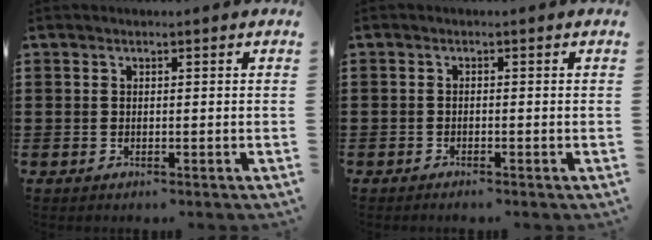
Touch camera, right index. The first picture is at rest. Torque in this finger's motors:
{"motor_torque": [0.16, 0.12, -0.58, -0.15]}